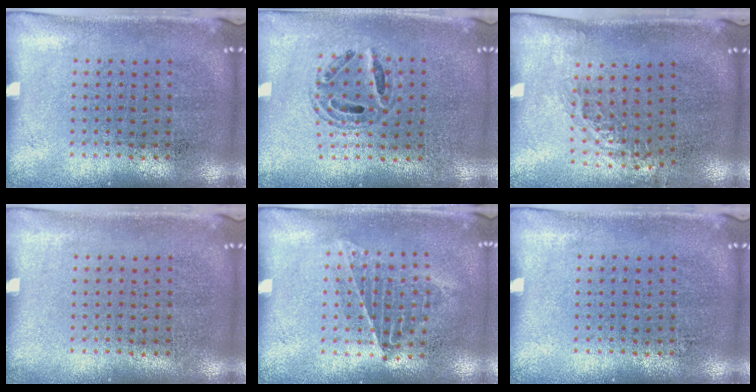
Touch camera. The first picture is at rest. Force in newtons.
{"total": 0.8, "press": 0.7, "slide": 0.2}
{"total": 0.8, "press": 0.8, "slide": 0.3}
{"total": 0.0}
{"total": 1.0, "press": 1.0, "slide": 0.1}
{"total": 0.0}